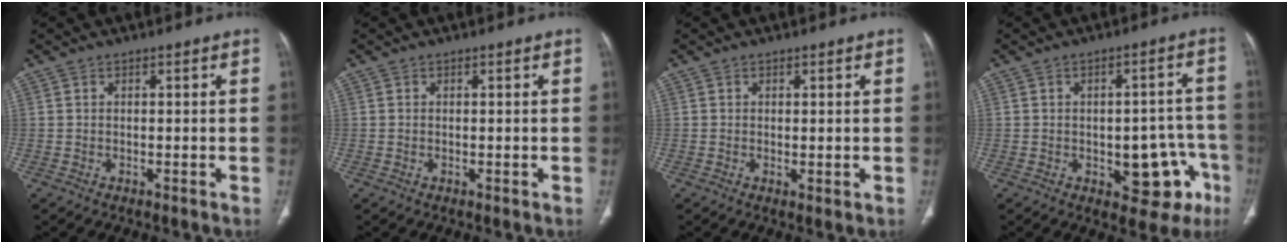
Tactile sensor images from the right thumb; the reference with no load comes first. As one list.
[{"total": 0.0}, {"total": 1.1, "force": [0.0, 0.4, 1.0], "torque": [-0.021, -0.007, 0.002]}, {"total": 12.2, "force": [-4.3, 6.6, 9.3], "torque": [-0.067, 0.035, -0.044]}]